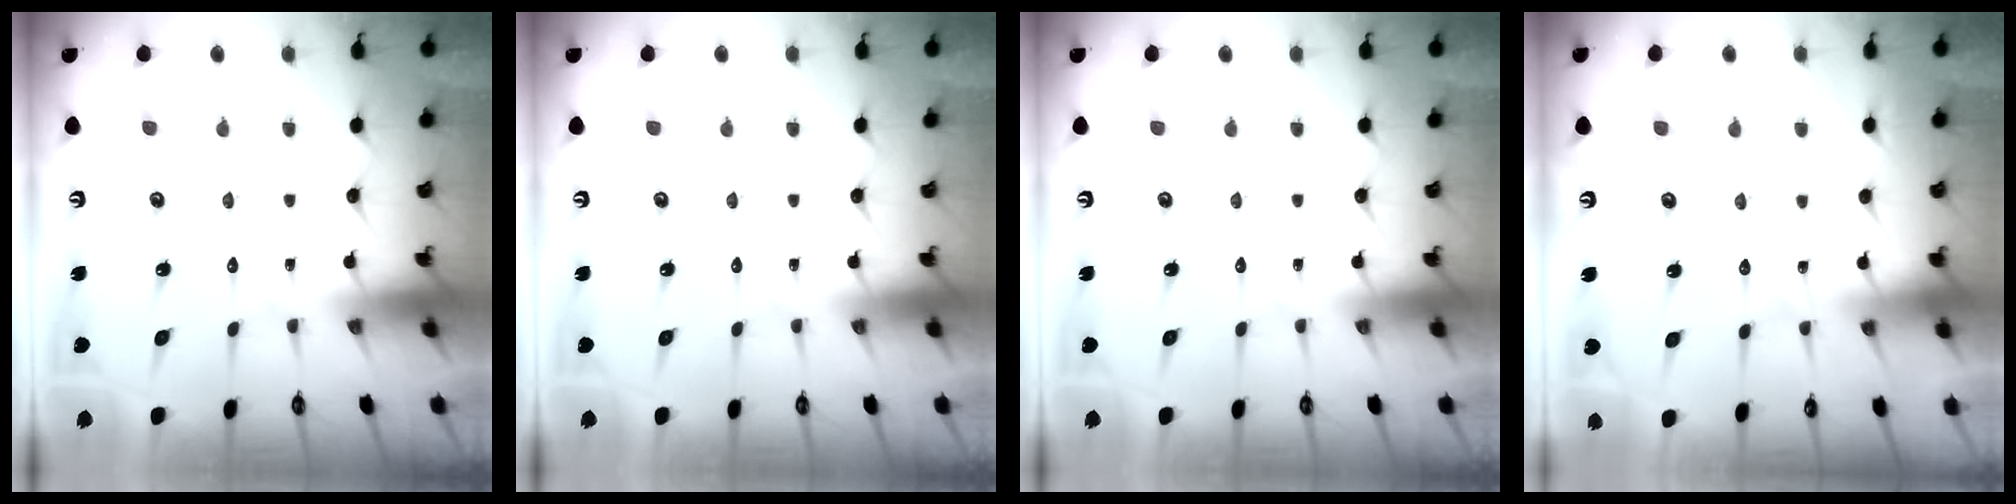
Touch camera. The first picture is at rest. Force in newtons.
{"total": 0.0}
{"total": 0.0}
{"total": 5.1, "press": 5.1, "slide": 0.6}